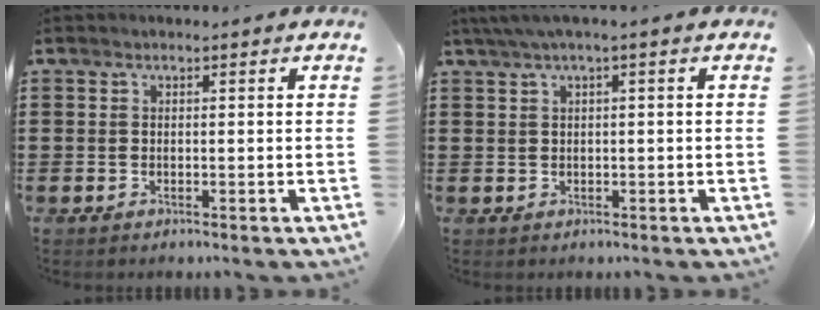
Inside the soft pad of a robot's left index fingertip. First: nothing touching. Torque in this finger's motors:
{"motor_torque": [0.91, -0.88, 0.29, 0.10]}